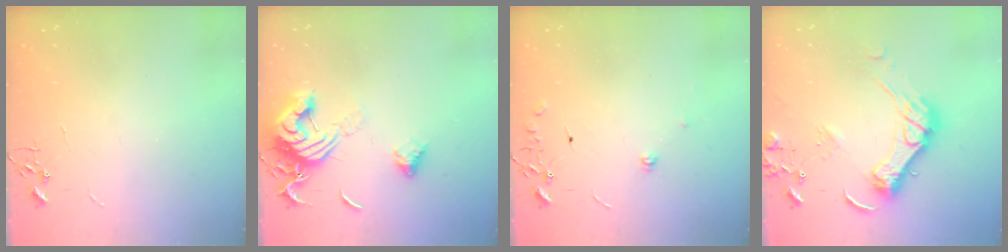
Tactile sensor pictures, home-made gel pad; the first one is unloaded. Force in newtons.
{"total": 14.3, "press": 14.2, "slide": 1.7}
{"total": 7.5, "press": 7.4, "slide": 0.8}
{"total": 15.0, "press": 14.9, "slide": 1.4}